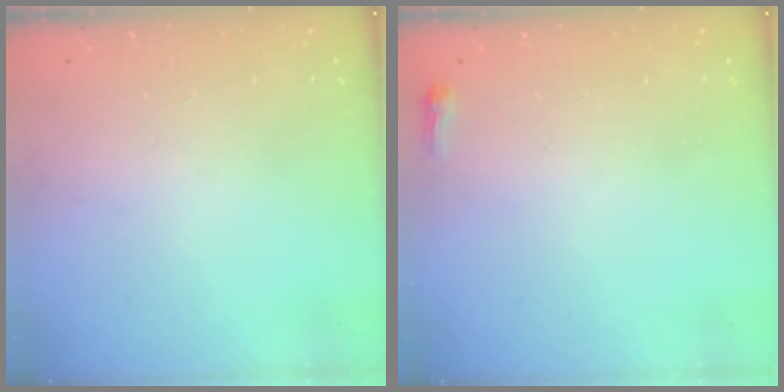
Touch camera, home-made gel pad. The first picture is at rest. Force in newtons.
{"total": 2.6, "press": 2.5, "slide": 0.6}